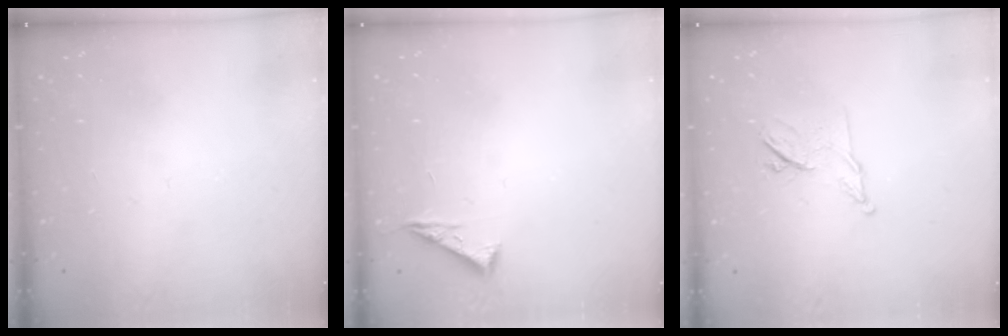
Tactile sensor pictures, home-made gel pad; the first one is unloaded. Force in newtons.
{"total": 4.3, "press": 4.3, "slide": 0.6}
{"total": 8.1, "press": 8.0, "slide": 1.3}